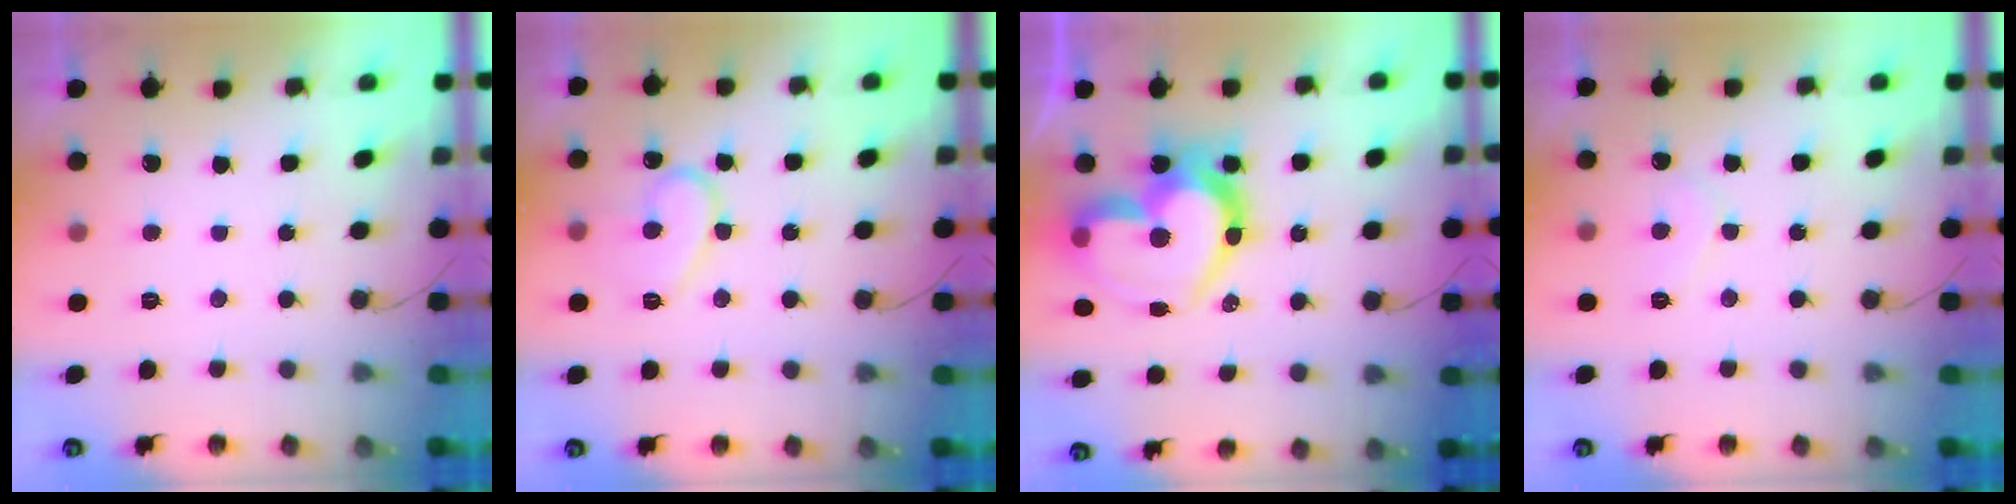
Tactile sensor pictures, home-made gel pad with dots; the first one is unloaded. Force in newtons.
{"total": 11.4, "press": 11.4, "slide": 0.9}
{"total": 22.9, "press": 22.8, "slide": 1.9}
{"total": 5.7, "press": 5.7, "slide": 0.5}